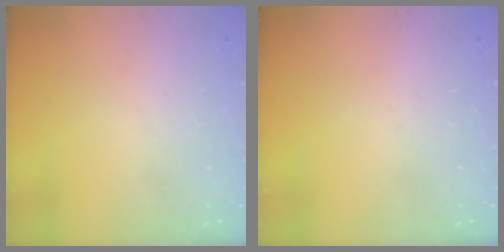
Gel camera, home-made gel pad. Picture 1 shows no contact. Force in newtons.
{"total": 0.0}